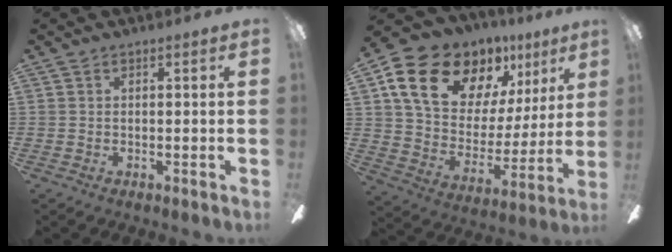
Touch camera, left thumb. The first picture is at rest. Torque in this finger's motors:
{"motor_torque": [0.59, 0.64, 1.33, -1.44, 0.36]}